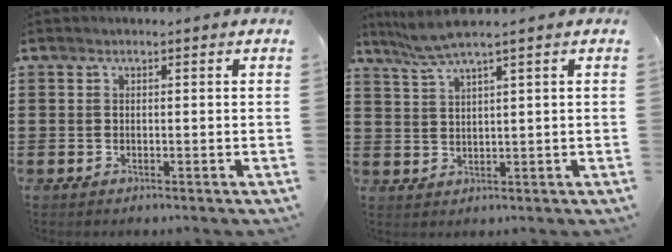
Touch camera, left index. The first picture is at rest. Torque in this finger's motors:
{"motor_torque": [-0.02, -0.07, 0.02, 0.01]}